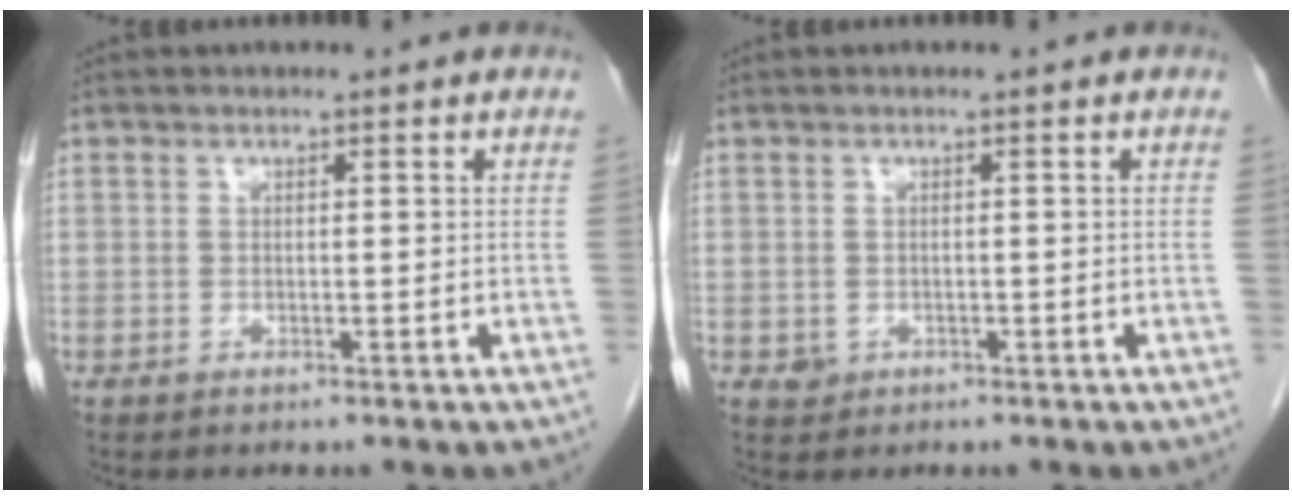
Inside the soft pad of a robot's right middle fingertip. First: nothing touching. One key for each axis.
{"total": 1.2, "fx": -0.3, "fy": 1.1, "fz": 0.3, "tx": -0.004, "ty": 0.003, "tz": -0.001}